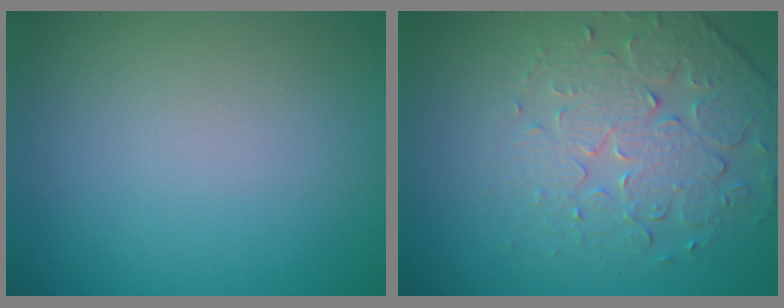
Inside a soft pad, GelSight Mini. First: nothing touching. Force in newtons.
{"total": 4.6, "press": 3.8, "slide": 2.5}